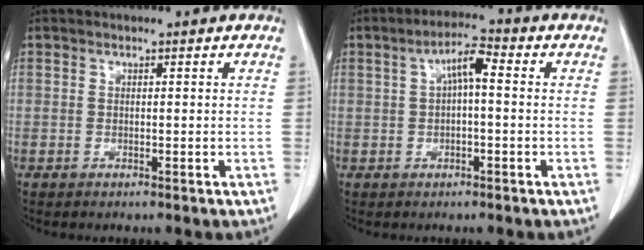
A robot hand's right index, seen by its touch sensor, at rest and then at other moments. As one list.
[{"total": 4.9, "force": [0.7, 1.2, 4.7], "torque": [-0.087, 0.018, 0.009]}]